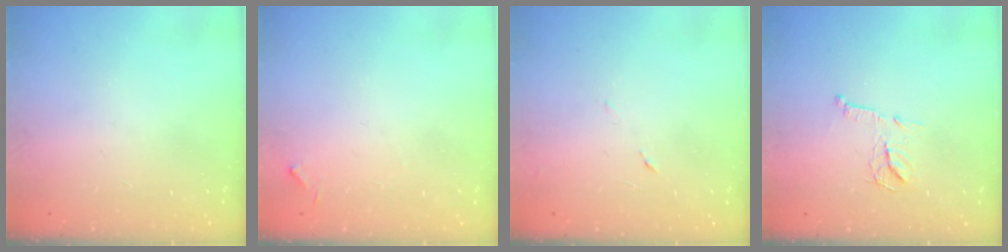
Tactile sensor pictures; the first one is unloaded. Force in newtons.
{"total": 6.0, "press": 6.0, "slide": 0.3}
{"total": 5.3, "press": 5.3, "slide": 0.6}
{"total": 9.7, "press": 9.7, "slide": 0.3}